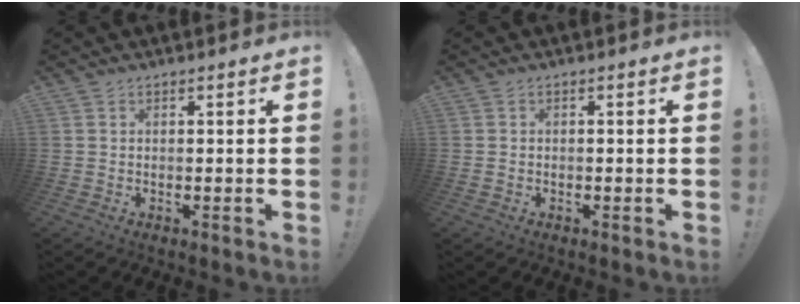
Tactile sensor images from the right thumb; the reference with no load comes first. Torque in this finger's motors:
{"motor_torque": [-0.03, -0.17, -0.02, -0.03, -0.10]}